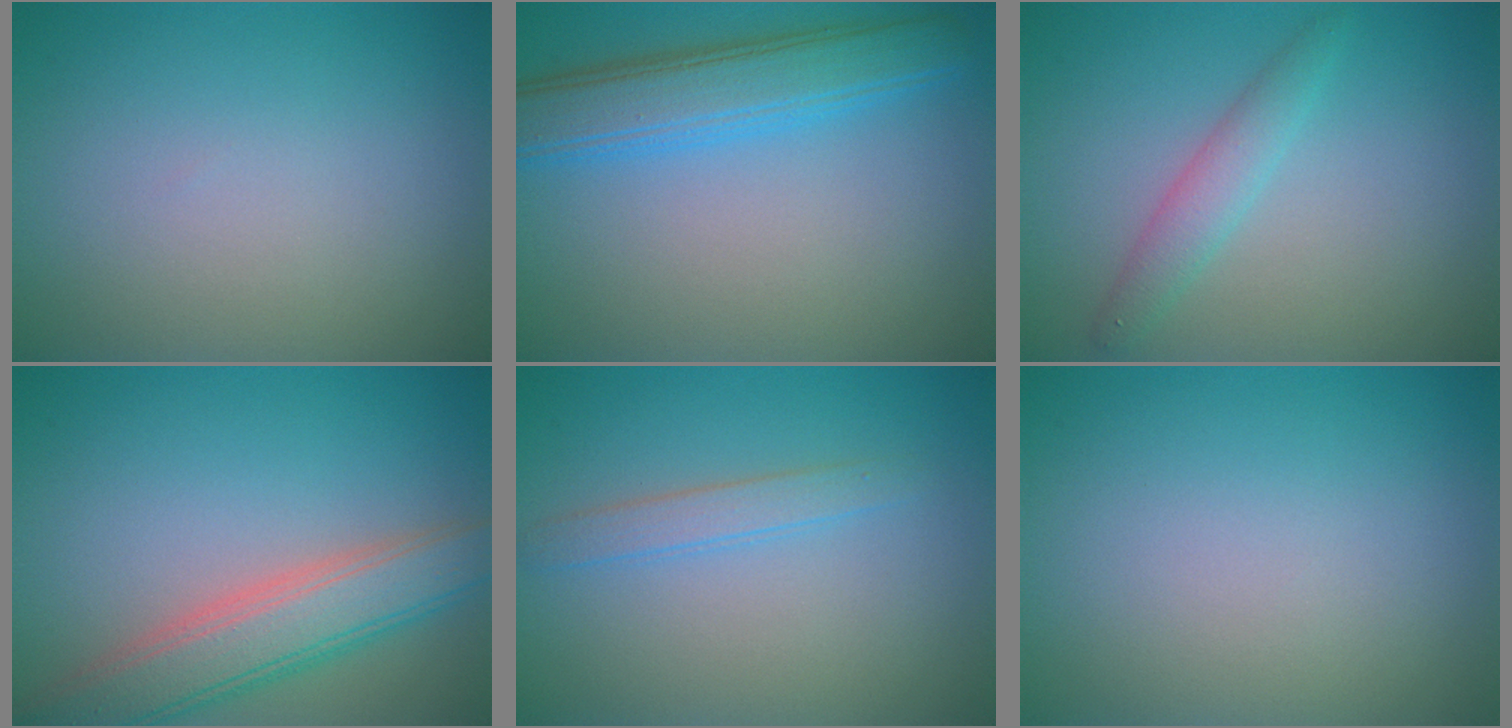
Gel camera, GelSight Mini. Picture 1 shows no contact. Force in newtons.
{"total": 5.6, "press": 5.6, "slide": 0.1}
{"total": 2.1, "press": 2.1, "slide": 0.0}
{"total": 6.0, "press": 6.0, "slide": 0.2}
{"total": 1.7, "press": 1.7, "slide": 0.0}
{"total": 0.0}